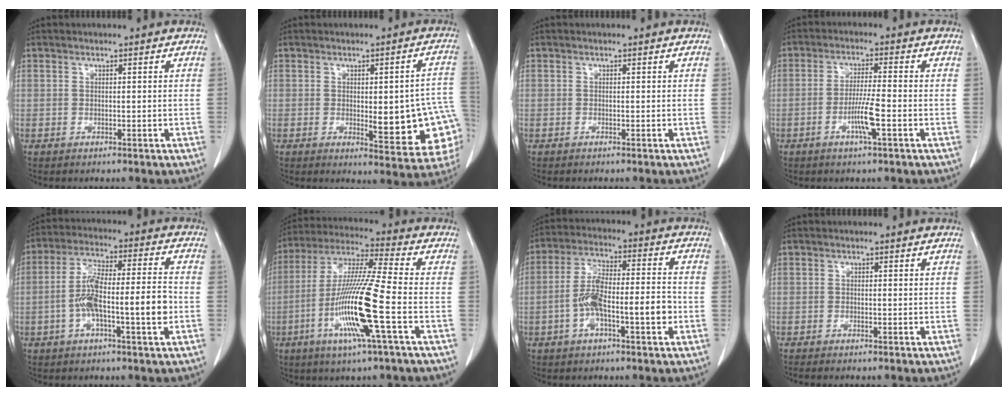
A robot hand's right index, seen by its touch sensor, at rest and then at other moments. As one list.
[{"total": 13.6, "force": [-2.1, 3.8, 12.9], "torque": [-0.107, 0.013, -0.009]}, {"total": 0.0}, {"total": 5.2, "force": [-1.9, -0.2, 4.9], "torque": [-0.092, -0.005, -0.035]}, {"total": 10.9, "force": [-2.7, 1.5, 10.4], "torque": [-0.194, 0.022, -0.047]}, {"total": 15.2, "force": [-4.6, -0.6, 14.4], "torque": [-0.293, -0.013, -0.094]}, {"total": 9.8, "force": [-2.9, 2.4, 9.1], "torque": [-0.172, 0.026, -0.051]}, {"total": 1.5, "force": [-1.3, 0.0, 0.7], "torque": [-0.009, -0.001, -0.016]}]